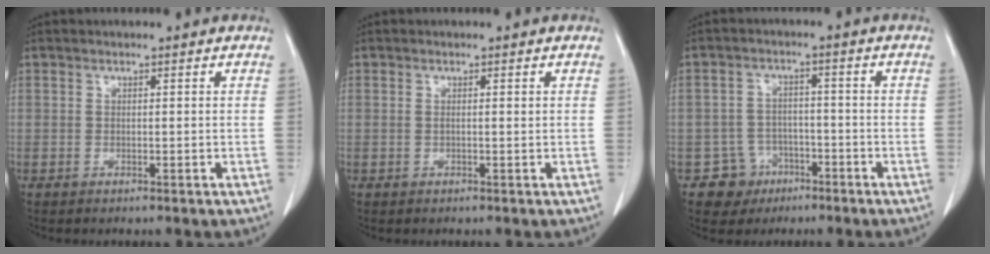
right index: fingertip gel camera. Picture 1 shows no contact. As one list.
[{"total": 0.8, "force": [0.3, 0.1, 0.7], "torque": [-0.014, 0.002, 0.008]}, {"total": 5.7, "force": [-2.9, 4.9, -0.3], "torque": [0.015, 0.015, -0.041]}]